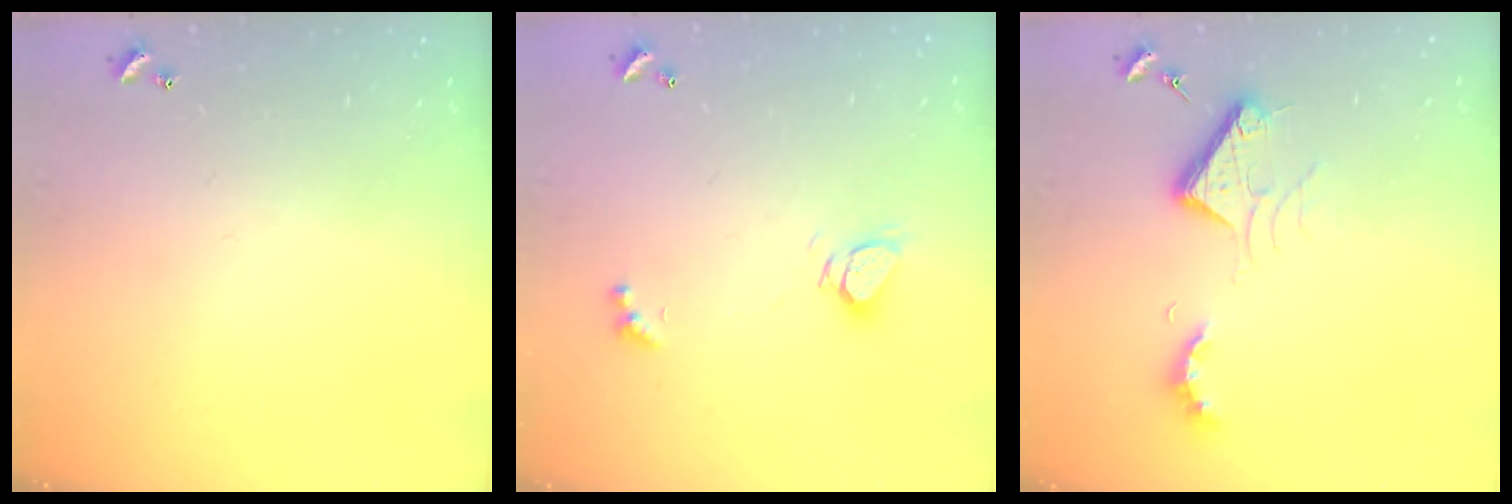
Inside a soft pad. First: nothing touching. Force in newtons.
{"total": 2.9, "press": 2.9, "slide": 0.2}
{"total": 10.7, "press": 10.6, "slide": 1.3}